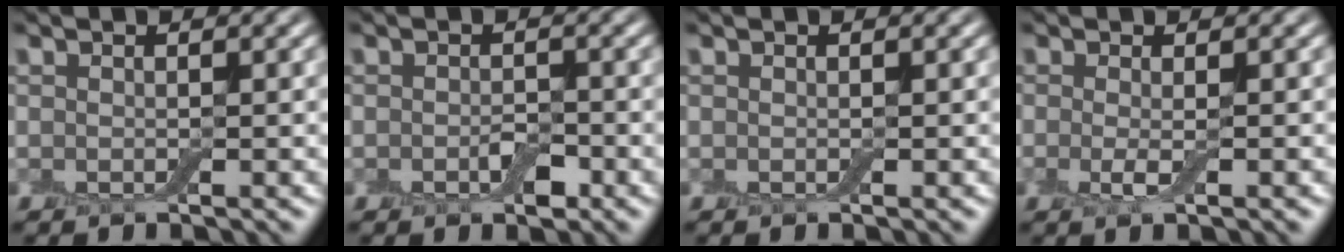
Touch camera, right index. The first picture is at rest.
{"total": 1.7, "force": [-0.6, 0.9, 1.3], "torque": [-0.022, -0.001, -0.011]}
{"total": 0.0}
{"total": 1.9, "force": [-0.3, 0.3, 1.8], "torque": [-0.038, -0.008, -0.008]}